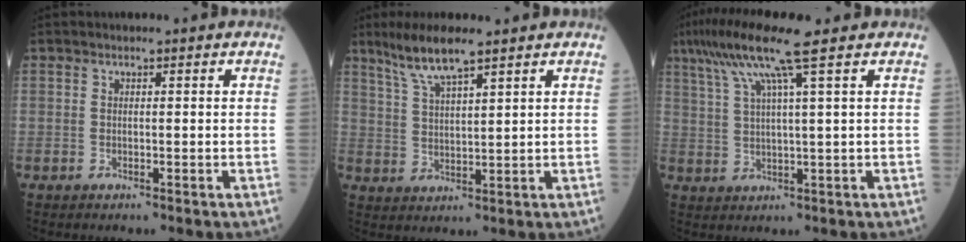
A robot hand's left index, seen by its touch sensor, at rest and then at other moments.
{"total": 6.5, "force": [4.9, 0.2, 4.2], "torque": [-0.091, 0.006, 0.098]}
{"total": 8.9, "force": [5.6, -1.3, 6.8], "torque": [-0.130, 0.028, 0.102]}